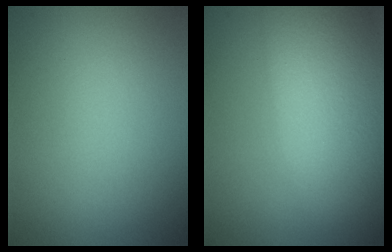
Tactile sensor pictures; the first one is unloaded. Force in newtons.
{"total": 11.8, "press": 11.7, "slide": 1.0}